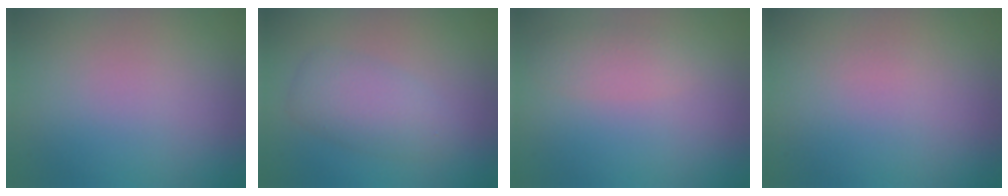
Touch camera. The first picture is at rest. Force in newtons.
{"total": 3.4, "press": 3.4, "slide": 0.2}
{"total": 1.8, "press": 1.8, "slide": 0.0}
{"total": 0.0}